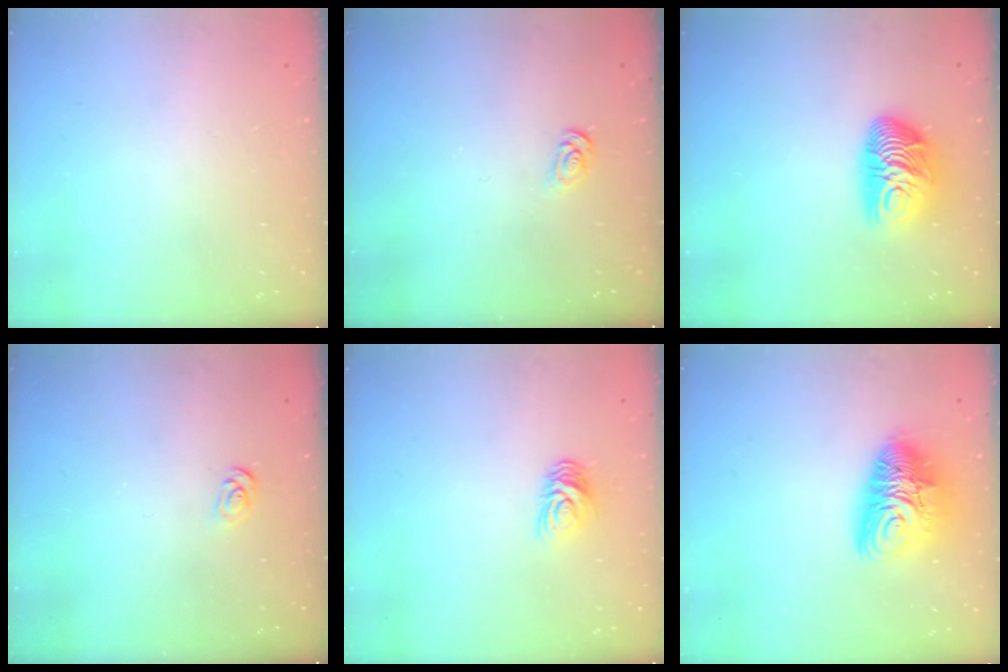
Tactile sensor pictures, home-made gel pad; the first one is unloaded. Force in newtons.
{"total": 2.5, "press": 2.4, "slide": 0.3}
{"total": 12.1, "press": 12.0, "slide": 1.1}
{"total": 2.1, "press": 2.1, "slide": 0.2}
{"total": 6.6, "press": 6.6, "slide": 0.7}
{"total": 13.1, "press": 13.0, "slide": 1.4}